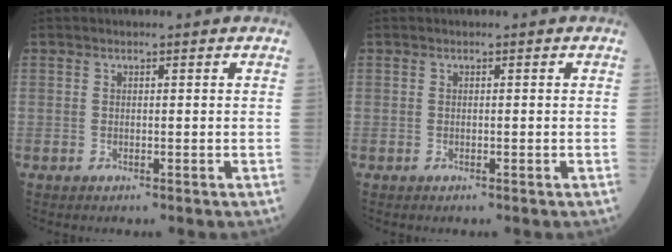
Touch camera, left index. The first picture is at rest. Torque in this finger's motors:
{"motor_torque": [-0.11, 0.11, 0.02, 0.00]}